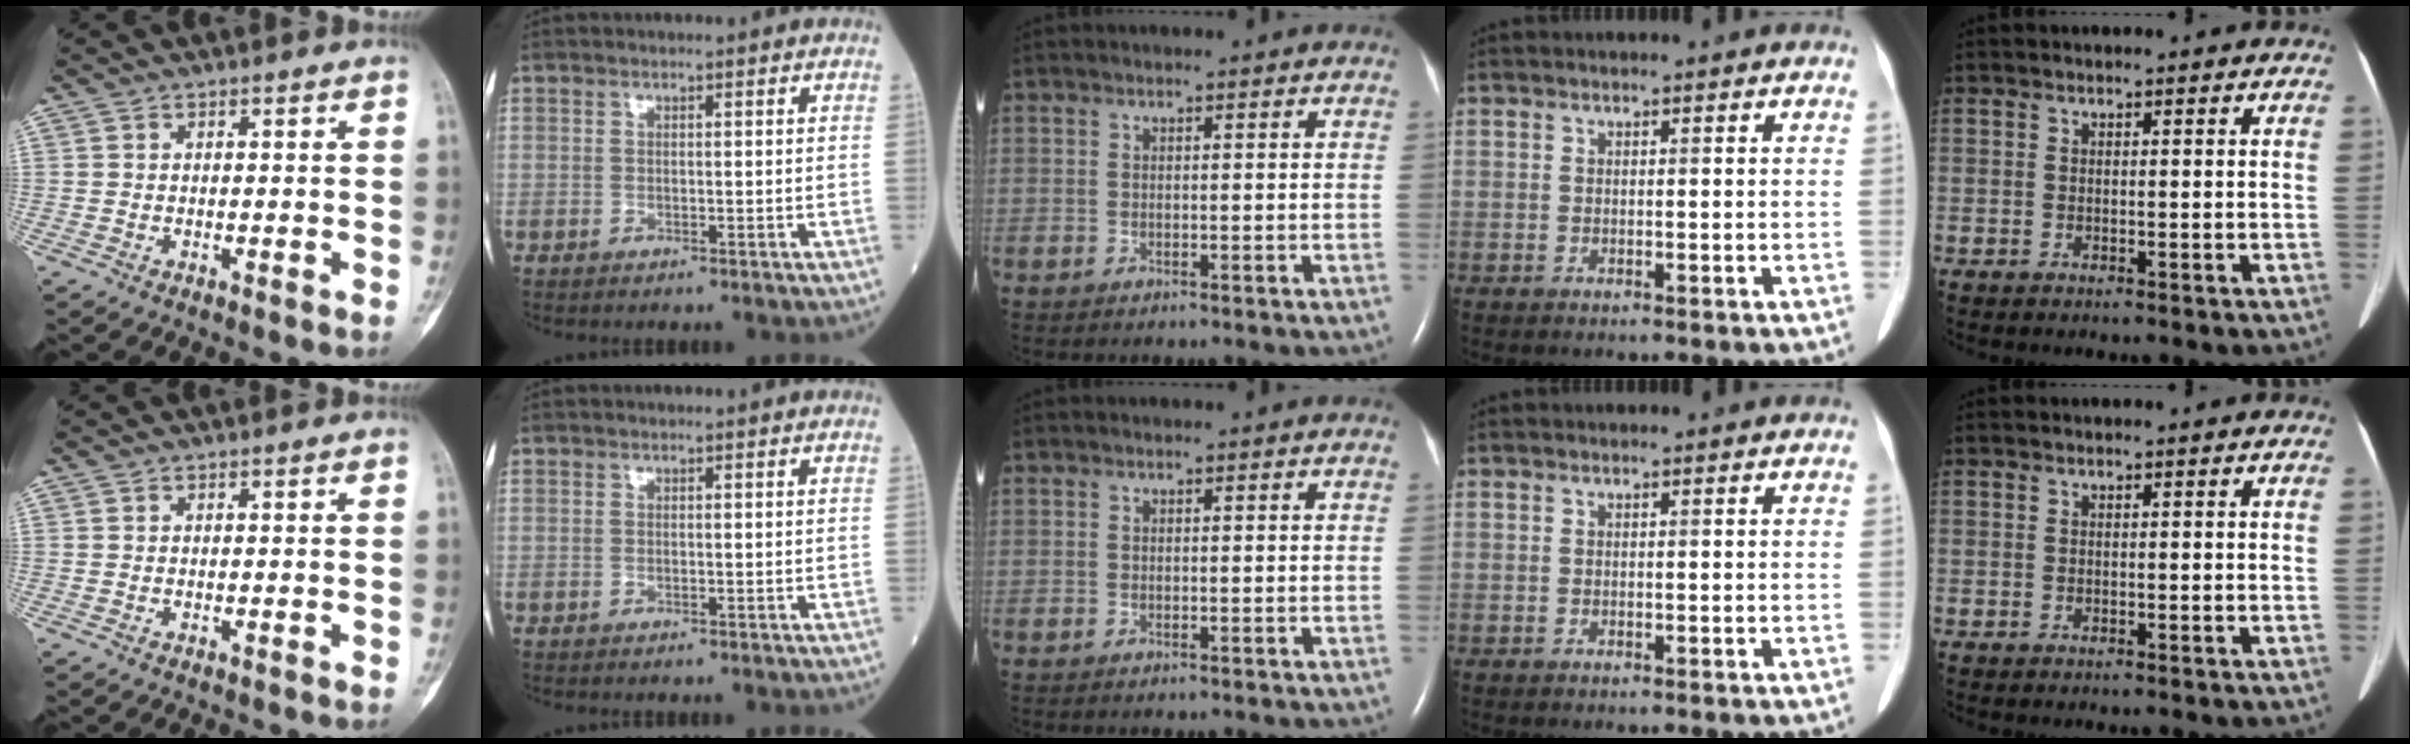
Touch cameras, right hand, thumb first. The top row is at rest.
{}